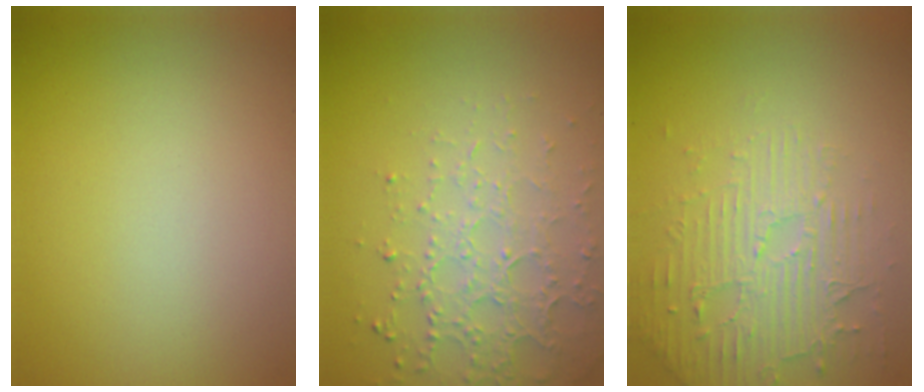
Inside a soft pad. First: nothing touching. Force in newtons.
{"total": 4.6, "press": 3.3, "slide": 3.2}
{"total": 4.8, "press": 3.3, "slide": 3.4}